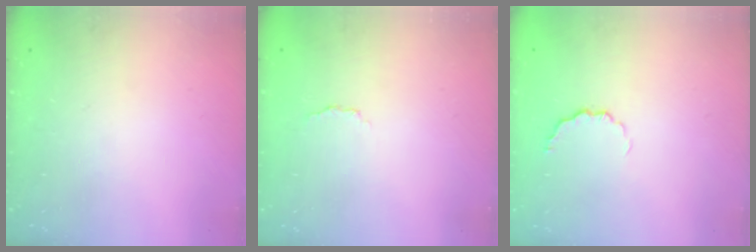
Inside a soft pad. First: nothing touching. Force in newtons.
{"total": 2.9, "press": 2.8, "slide": 0.7}
{"total": 4.2, "press": 4.0, "slide": 1.1}